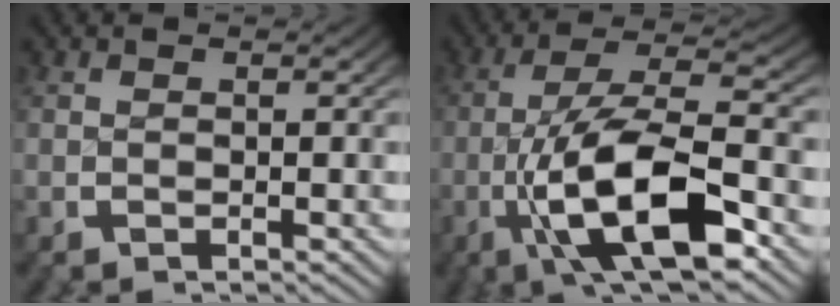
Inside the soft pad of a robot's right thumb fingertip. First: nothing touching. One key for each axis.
{"total": 12.1, "fx": -2.3, "fy": 5.5, "fz": 10.5, "tx": -0.206, "ty": -0.037, "tz": -0.020}